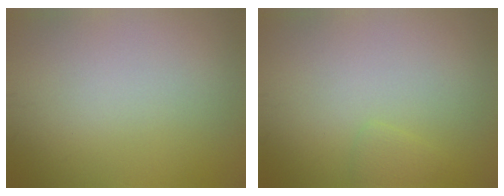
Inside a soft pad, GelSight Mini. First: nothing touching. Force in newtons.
{"total": 0.9, "press": 0.9, "slide": 0.0}